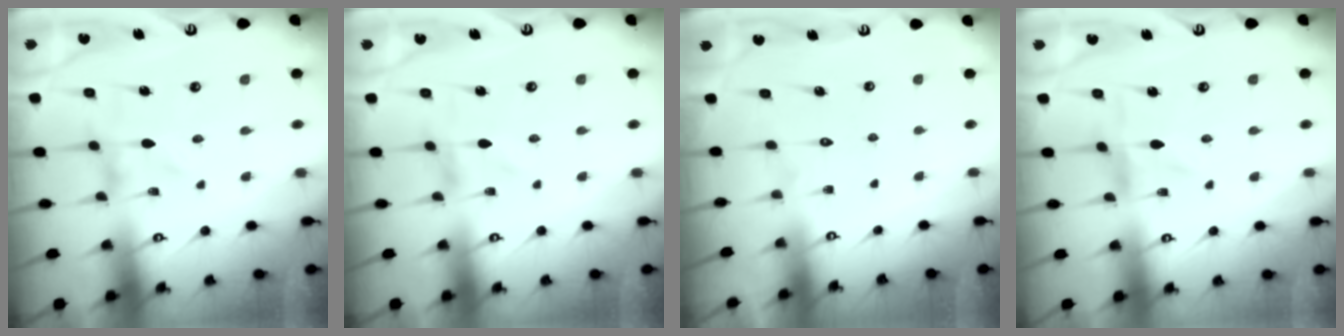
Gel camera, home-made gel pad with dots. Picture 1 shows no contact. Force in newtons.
{"total": 0.0}
{"total": 1.6, "press": 1.6, "slide": 0.1}
{"total": 0.8, "press": 0.8, "slide": 0.2}